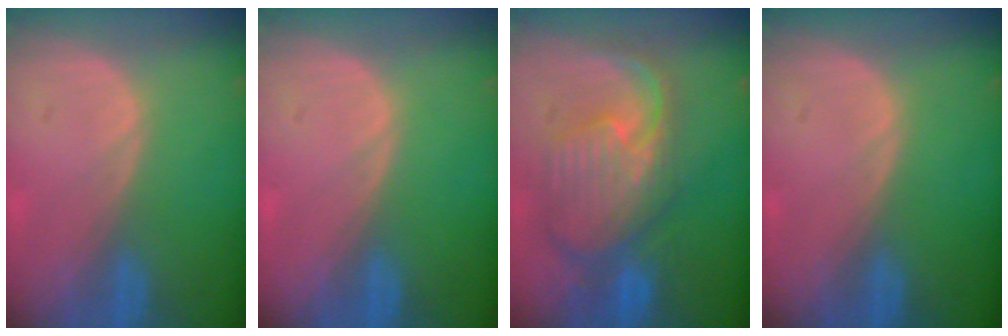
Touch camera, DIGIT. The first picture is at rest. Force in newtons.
{"total": 0.0}
{"total": 10.9, "press": 9.6, "slide": 5.2}
{"total": 0.0}